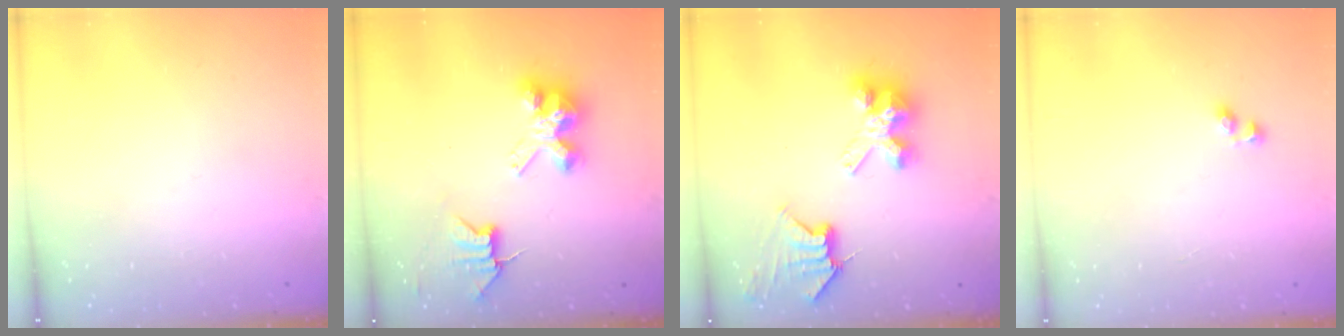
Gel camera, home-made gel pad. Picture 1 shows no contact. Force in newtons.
{"total": 8.0, "press": 8.0, "slide": 0.5}
{"total": 10.3, "press": 10.2, "slide": 1.1}
{"total": 2.6, "press": 2.3, "slide": 1.2}